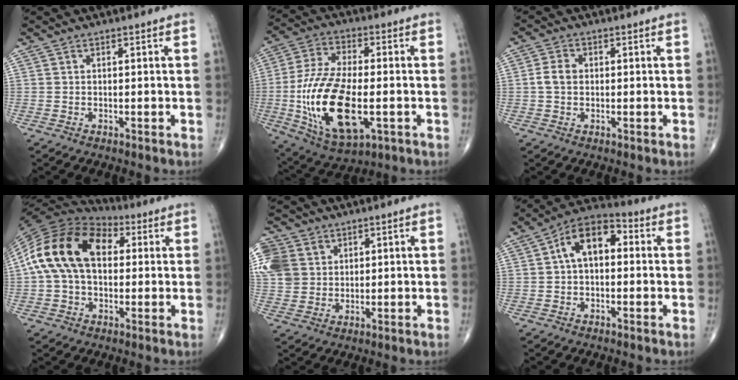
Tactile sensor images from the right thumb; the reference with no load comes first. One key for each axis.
{"total": 20.6, "fx": -3.7, "fy": 9.7, "fz": 17.8, "tx": -0.356, "ty": 0.001, "tz": -0.053}
{"total": 3.5, "fx": 0.1, "fy": 2.6, "fz": 2.3, "tx": -0.044, "ty": 0.008, "tz": -0.004}
{"total": 19.1, "fx": 3.3, "fy": 12.3, "fz": 14.3, "tx": -0.268, "ty": 0.035, "tz": 0.049}
{"total": 13.8, "fx": 4.7, "fy": 11.4, "fz": 6.3, "tx": -0.155, "ty": 0.016, "tz": 0.096}
{"total": 10.3, "fx": 1.3, "fy": 6.2, "fz": 8.0, "tx": -0.119, "ty": 0.034, "tz": 0.009}